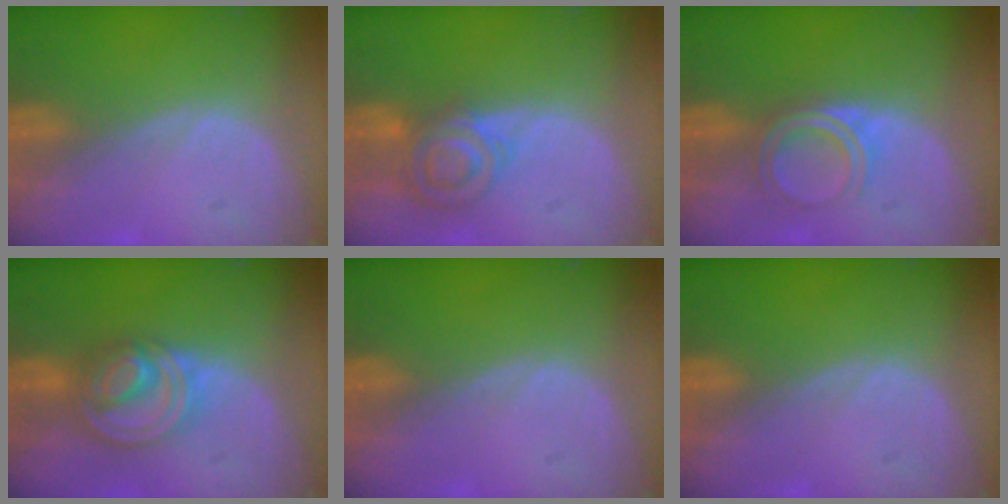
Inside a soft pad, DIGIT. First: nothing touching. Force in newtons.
{"total": 7.3, "press": 6.3, "slide": 3.8}
{"total": 4.9, "press": 4.2, "slide": 2.5}
{"total": 8.2, "press": 6.9, "slide": 4.3}
{"total": 0.0}
{"total": 0.0}